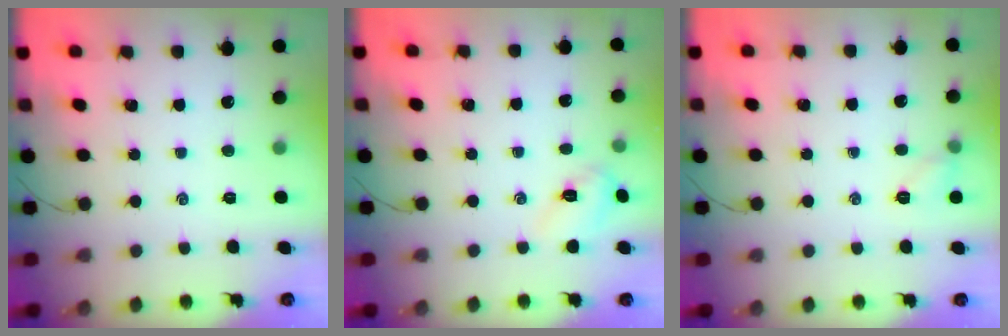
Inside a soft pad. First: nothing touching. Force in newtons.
{"total": 4.0, "press": 3.9, "slide": 1.0}
{"total": 6.0, "press": 5.9, "slide": 1.2}